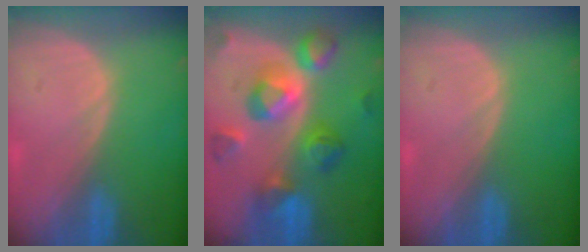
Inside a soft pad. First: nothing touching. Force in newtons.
{"total": 10.4, "press": 10.3, "slide": 0.8}
{"total": 0.0}